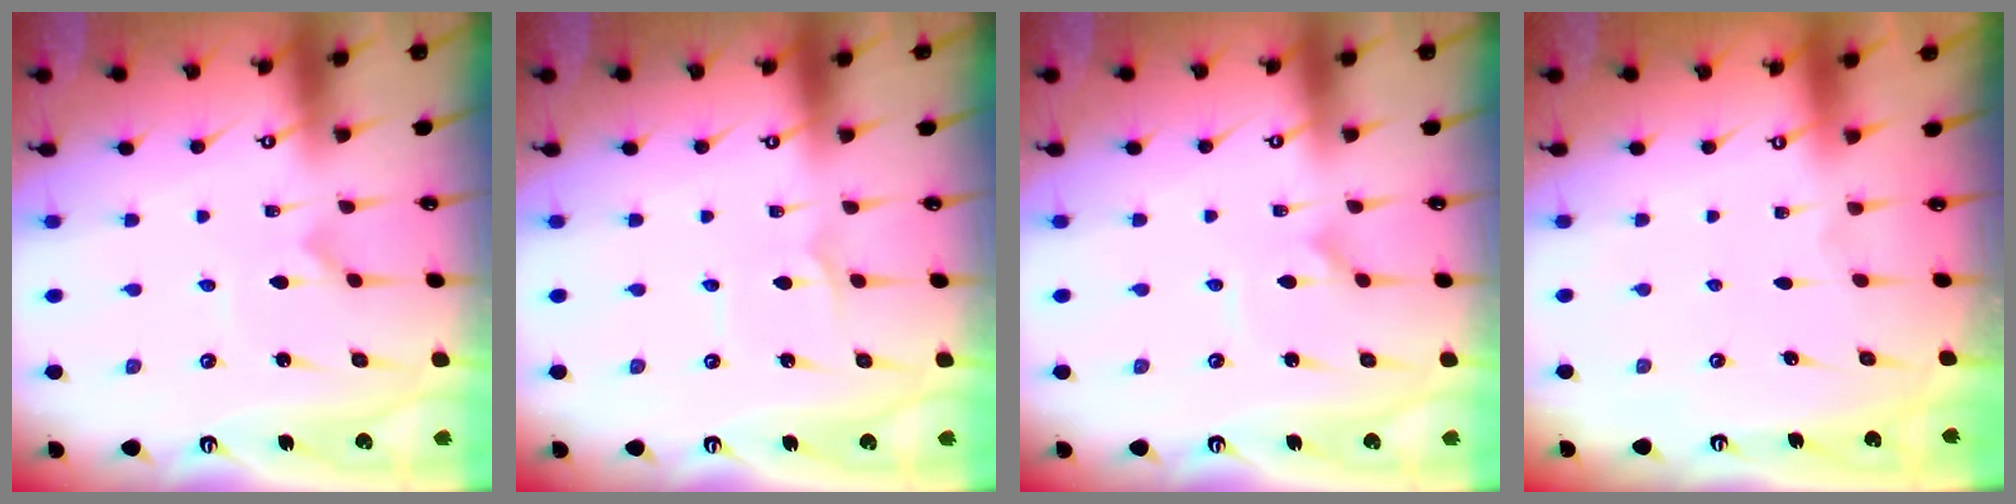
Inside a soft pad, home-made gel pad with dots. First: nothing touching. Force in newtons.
{"total": 1.7, "press": 1.7, "slide": 0.1}
{"total": 1.4, "press": 1.4, "slide": 0.1}
{"total": 0.0}